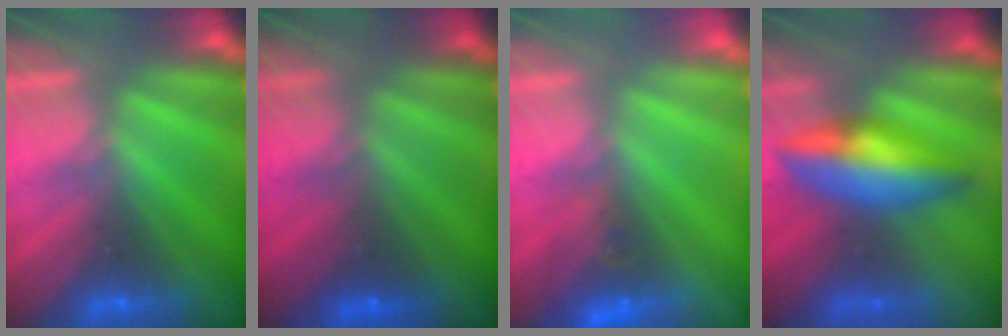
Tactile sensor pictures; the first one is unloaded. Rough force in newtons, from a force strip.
{"total": 1.8}
{"total": 2.6}
{"total": 7.2}